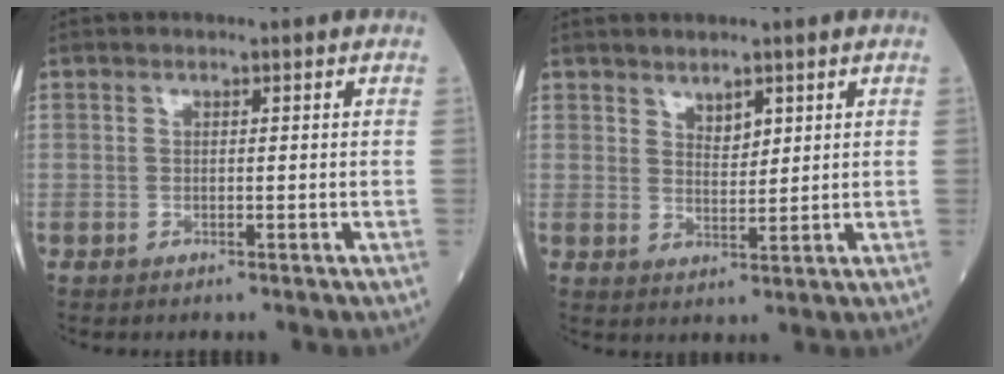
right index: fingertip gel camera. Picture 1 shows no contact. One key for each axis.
{"total": 2.7, "fx": 1.8, "fy": 1.2, "fz": 1.7, "tx": -0.031, "ty": -0.001, "tz": 0.038}